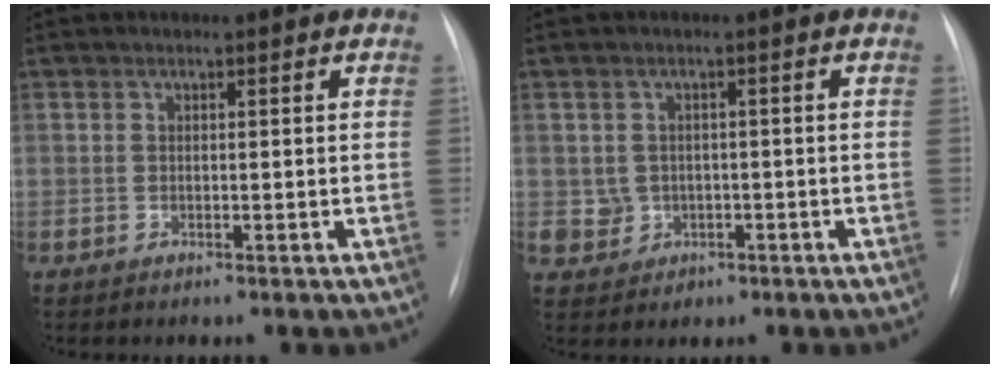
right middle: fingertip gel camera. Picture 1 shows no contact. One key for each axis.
{"total": 3.5, "fx": -0.6, "fy": 3.4, "fz": 0.4, "tx": -0.001, "ty": 0.008, "tz": 0.001}